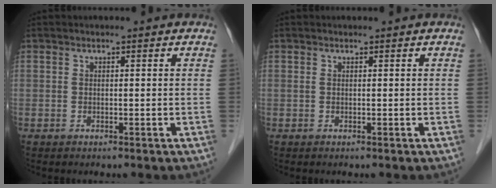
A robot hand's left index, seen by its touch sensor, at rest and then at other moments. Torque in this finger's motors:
{"motor_torque": [-0.03, 0.04, 0.01, 0.00]}